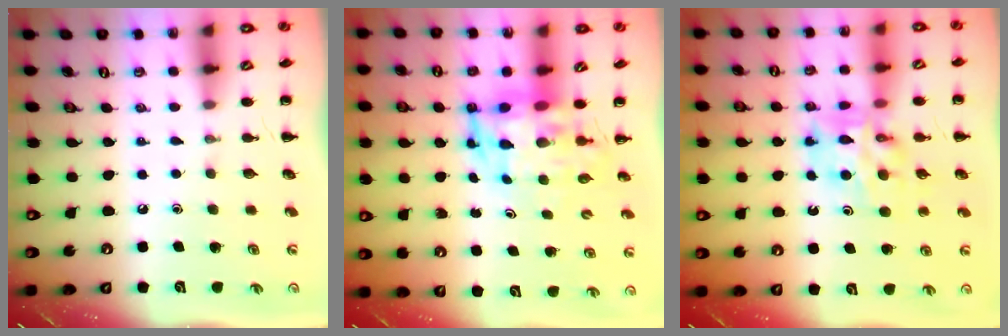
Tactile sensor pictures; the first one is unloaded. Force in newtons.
{"total": 6.2, "press": 5.9, "slide": 2.0}
{"total": 11.1, "press": 10.5, "slide": 3.7}